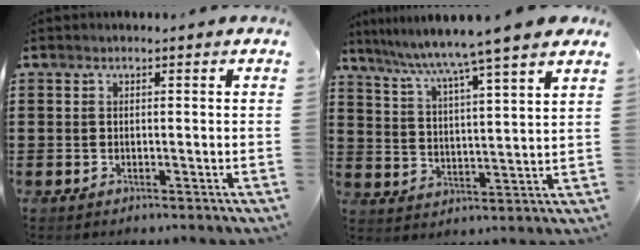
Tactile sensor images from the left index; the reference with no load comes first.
{"total": 6.8, "force": [5.8, -1.5, 3.3], "torque": [-0.089, -0.045, 0.089]}